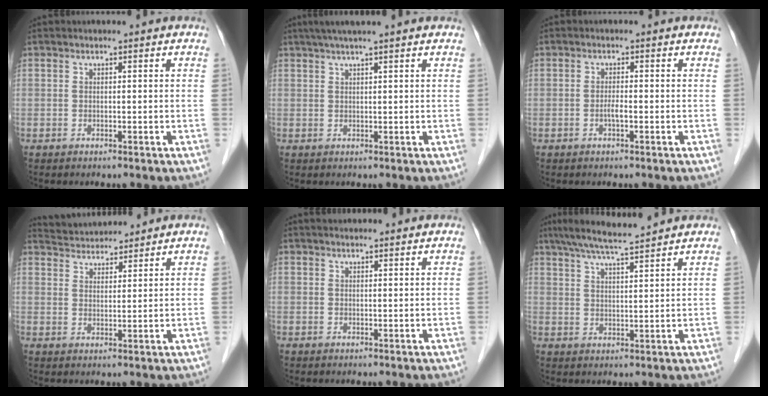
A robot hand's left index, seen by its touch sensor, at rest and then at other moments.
{"total": 6.8, "force": [5.4, -0.5, 4.2], "torque": [-0.065, 0.034, 0.080]}
{"total": 1.4, "force": [-0.5, 0.1, 1.2], "torque": [-0.026, 0.000, -0.010]}
{"total": 6.8, "force": [6.7, 1.1, 0.8], "torque": [-0.018, 0.028, 0.110]}
{"total": 5.2, "force": [4.9, 0.7, 1.6], "torque": [-0.020, 0.029, 0.060]}
{"total": 9.1, "force": [7.9, -0.4, 4.4], "torque": [-0.080, 0.023, 0.127]}